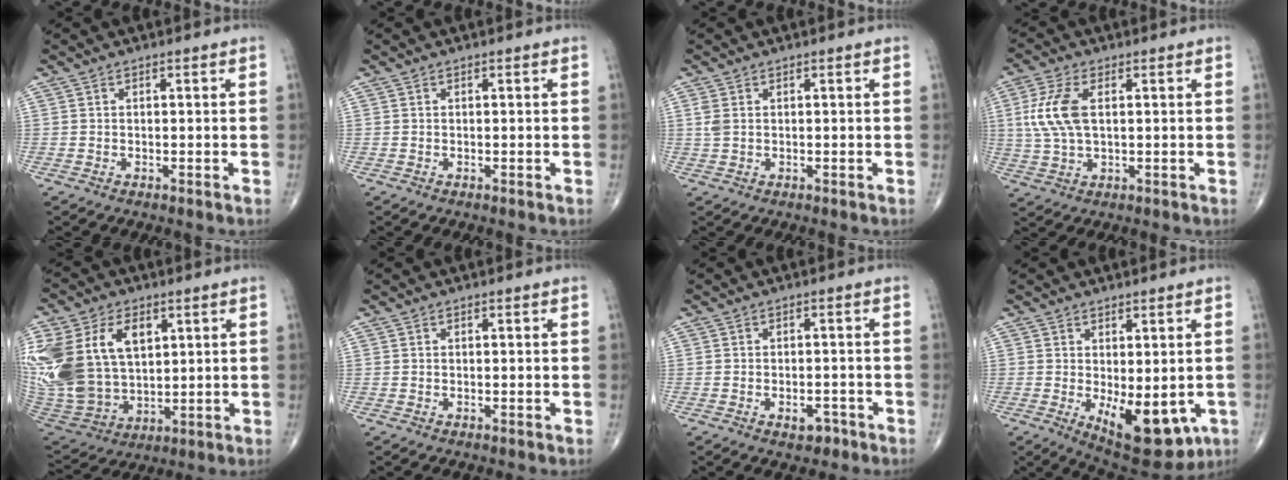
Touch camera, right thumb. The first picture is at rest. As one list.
[{"total": 0.0}, {"total": 1.9, "force": [0.5, 1.3, 1.4], "torque": [-0.041, 0.005, 0.013]}, {"total": 8.8, "force": [1.5, 4.6, 7.4], "torque": [-0.173, 0.003, 0.031]}, {"total": 25.7, "force": [7.3, 17.4, 17.6], "torque": [-0.404, 0.012, 0.159]}, {"total": 0.0}, {"total": 3.0, "force": [-1.6, 1.8, 1.8], "torque": [-0.017, 0.012, -0.018]}, {"total": 12.8, "force": [-3.2, 6.1, 10.8], "torque": [-0.128, -0.018, -0.024]}]